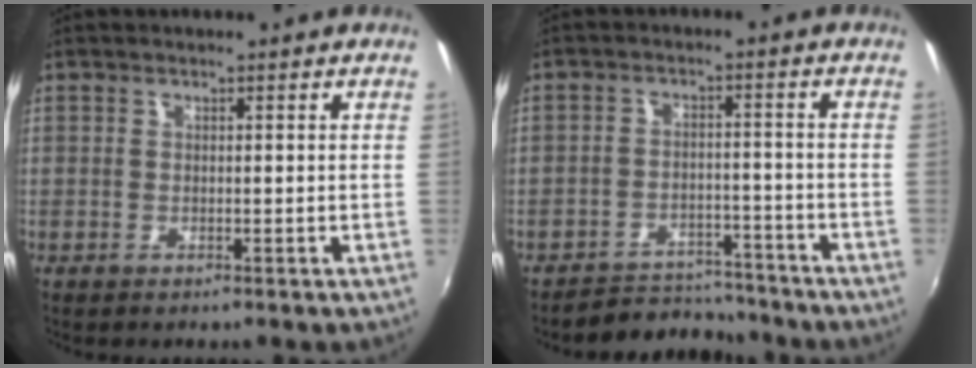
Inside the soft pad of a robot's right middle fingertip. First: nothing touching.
{"total": 8.2, "force": [-7.7, 2.9, 0.6], "torque": [-0.027, 0.019, -0.107]}